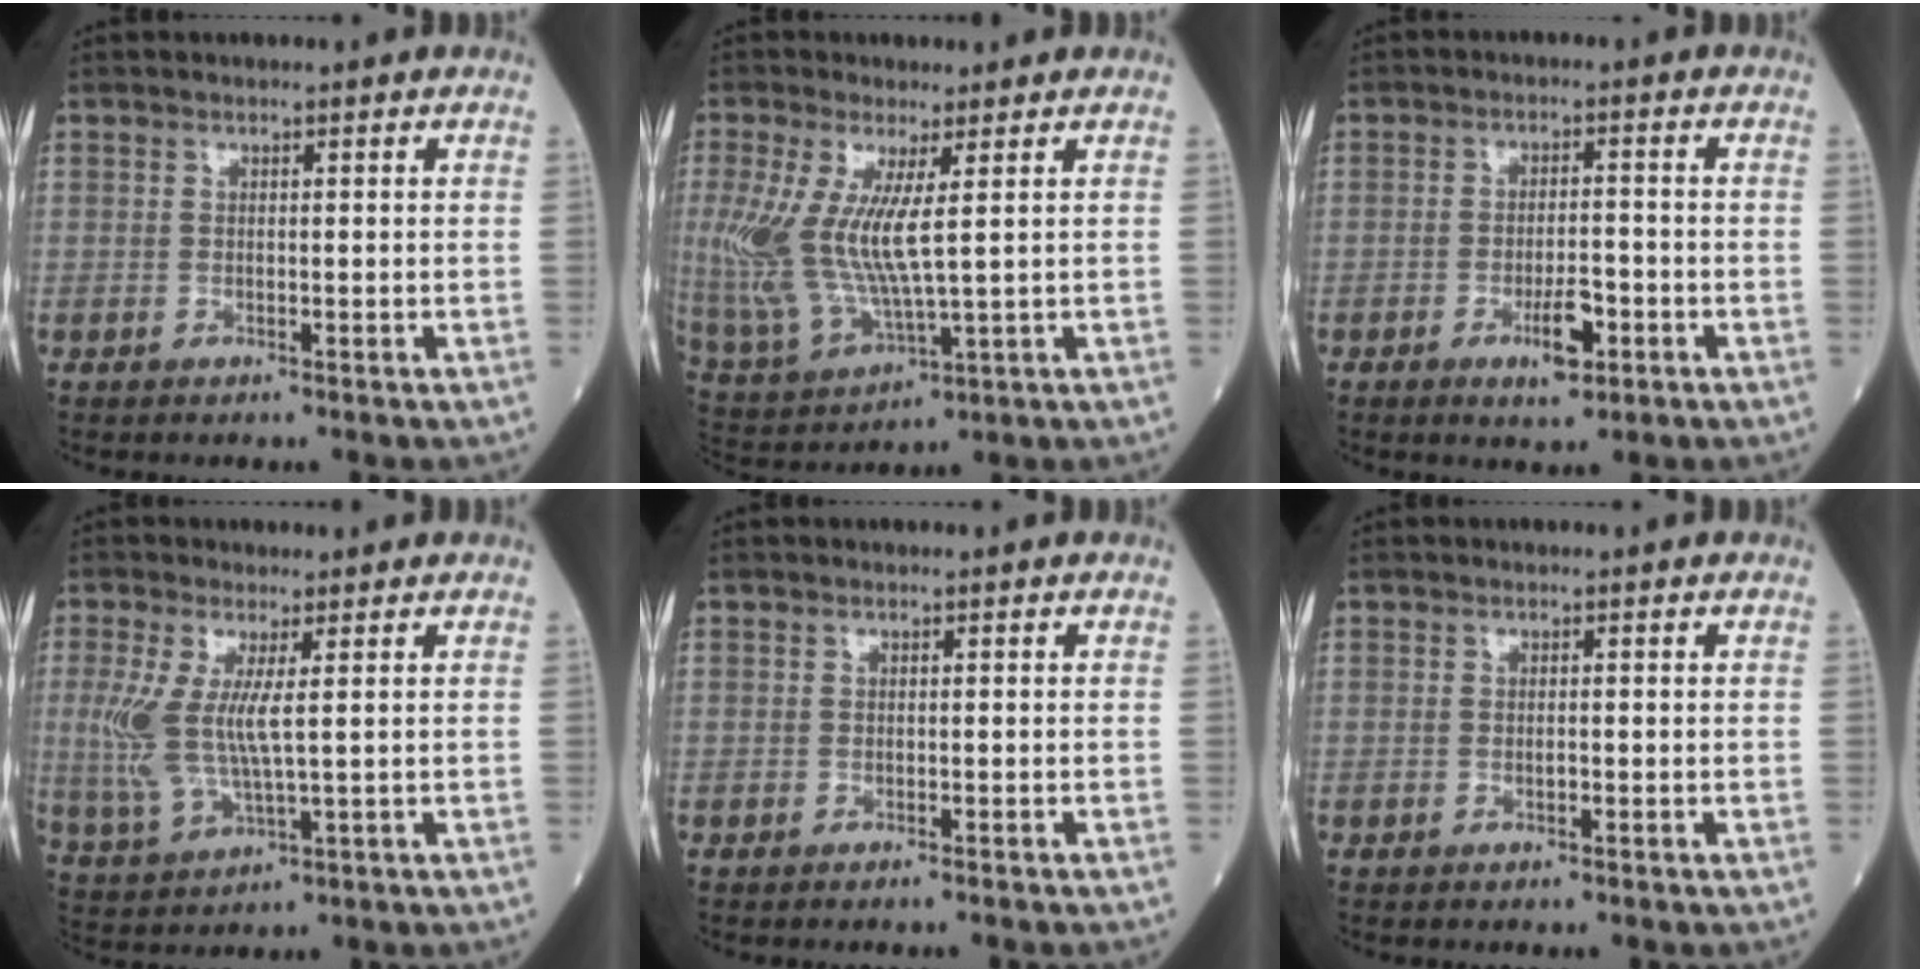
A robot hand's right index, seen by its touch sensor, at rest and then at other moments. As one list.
[{"total": 11.2, "force": [1.8, 2.2, 10.8], "torque": [-0.259, -0.012, 0.046]}, {"total": 5.1, "force": [-2.2, 1.6, 4.3], "torque": [-0.073, -0.001, -0.032]}, {"total": 7.7, "force": [1.1, 1.5, 7.4], "torque": [-0.185, -0.006, 0.027]}, {"total": 1.2, "force": [-1.0, -0.1, 0.5], "torque": [-0.006, 0.001, -0.013]}, {"total": 0.6, "force": [-0.2, 0.2, 0.6], "torque": [-0.013, -0.001, -0.002]}]